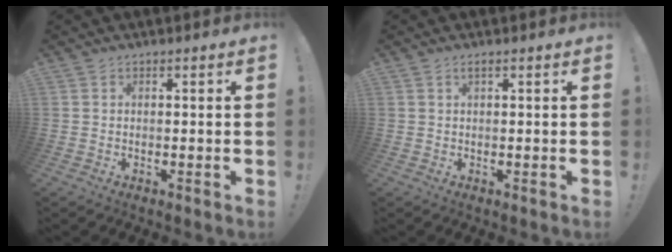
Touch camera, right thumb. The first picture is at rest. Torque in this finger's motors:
{"motor_torque": [0.01, 0.66, 0.26, 0.04, -0.05]}